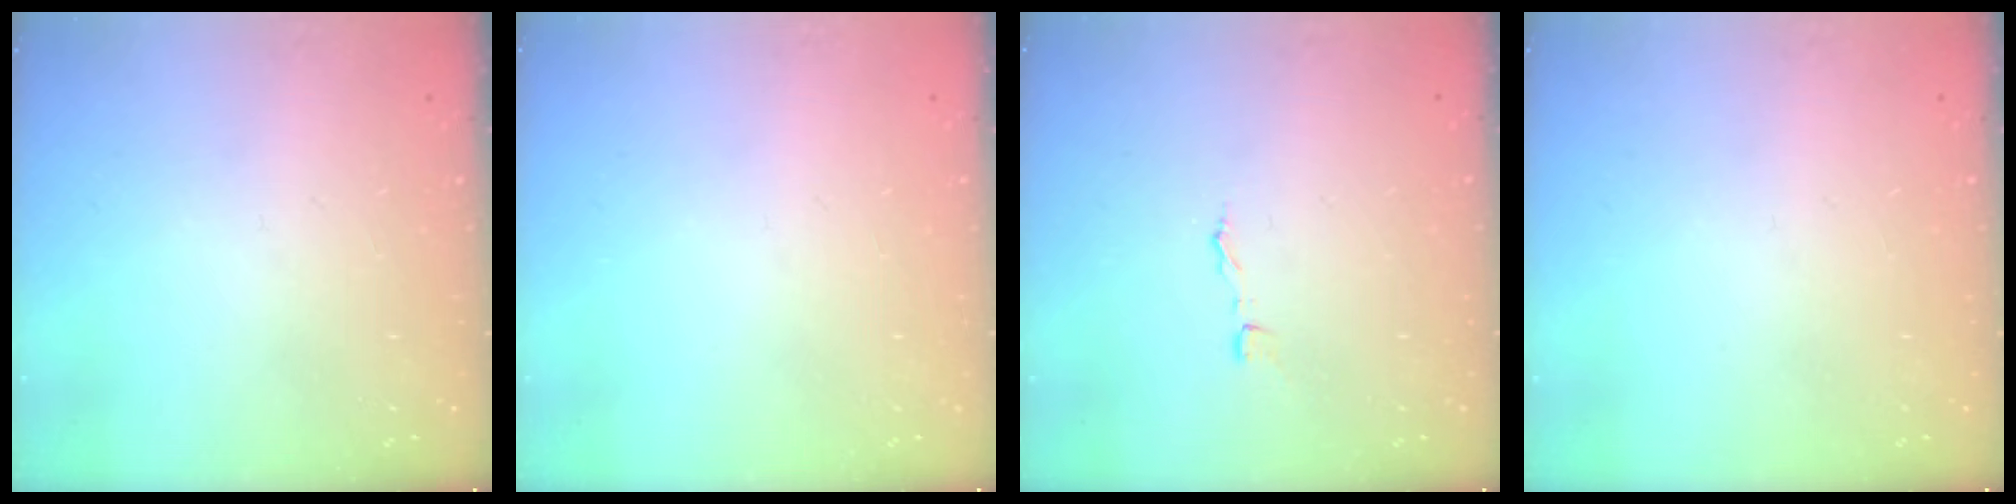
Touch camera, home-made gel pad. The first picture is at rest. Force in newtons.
{"total": 0.0}
{"total": 1.9, "press": 1.9, "slide": 0.1}
{"total": 0.0}